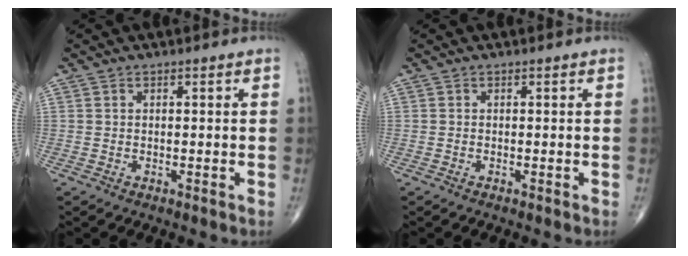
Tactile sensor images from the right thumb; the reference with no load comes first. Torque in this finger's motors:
{"motor_torque": [0.49, 0.33, -0.08, -0.14, -0.02]}